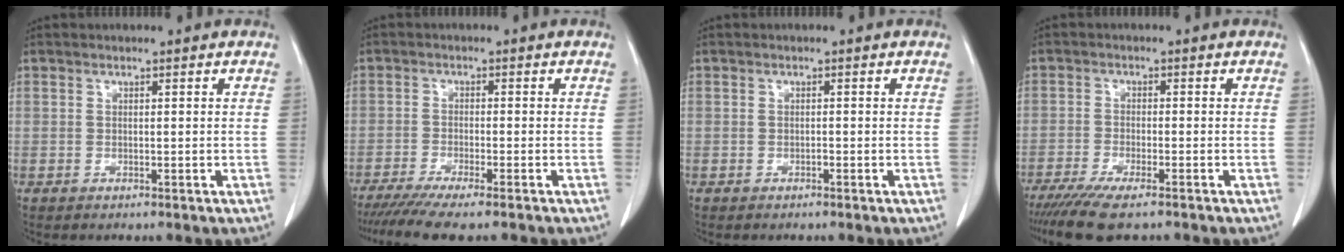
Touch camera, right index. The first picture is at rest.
{"total": 8.8, "force": [-7.3, -0.1, 4.8], "torque": [-0.062, -0.021, -0.115]}
{"total": 0.0}
{"total": 8.8, "force": [-7.0, 1.0, 5.2], "torque": [-0.081, -0.021, -0.112]}